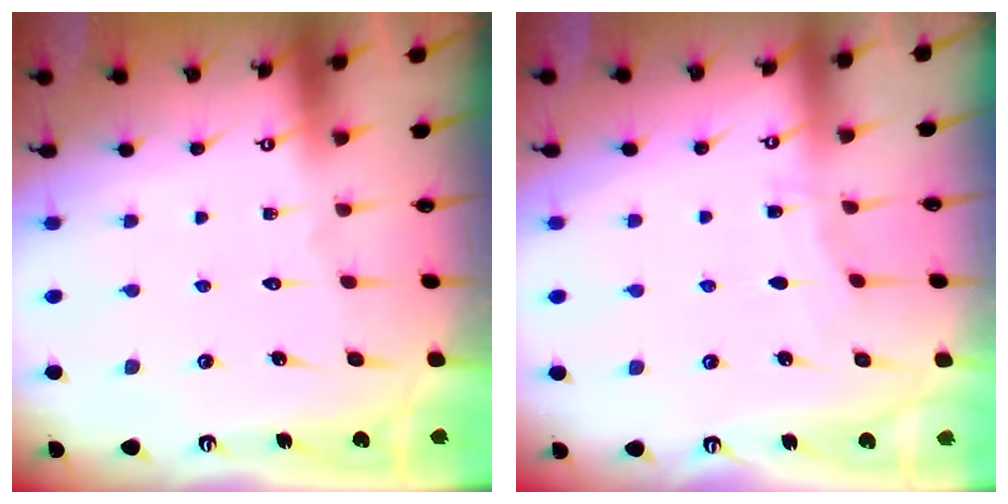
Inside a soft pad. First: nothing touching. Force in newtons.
{"total": 2.3, "press": 2.3, "slide": 0.3}